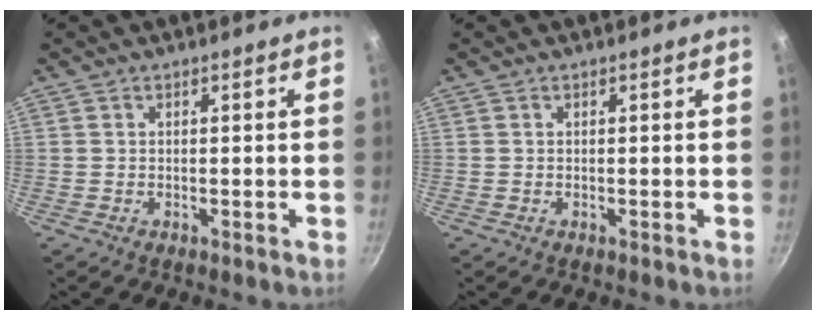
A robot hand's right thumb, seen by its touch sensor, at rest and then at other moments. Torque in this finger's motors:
{"motor_torque": [0.00, 0.00, 0.00, 0.00, 0.00]}